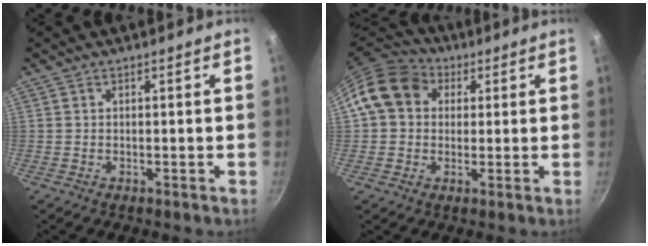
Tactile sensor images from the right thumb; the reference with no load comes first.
{"total": 12.0, "force": [3.1, 9.9, 6.0], "torque": [-0.081, 0.024, 0.037]}